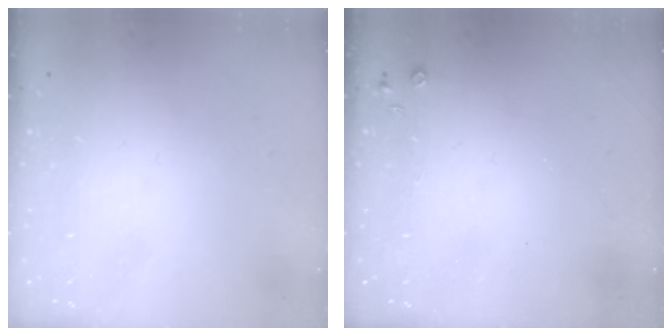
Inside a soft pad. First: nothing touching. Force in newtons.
{"total": 3.3, "press": 3.3, "slide": 0.6}